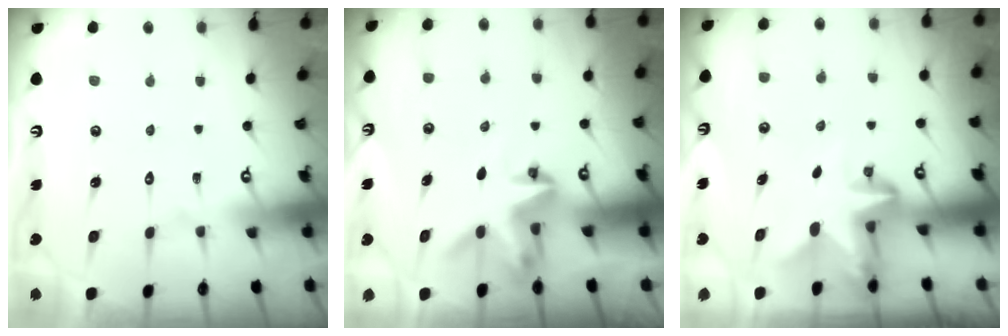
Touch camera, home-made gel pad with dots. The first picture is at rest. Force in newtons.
{"total": 3.8, "press": 3.8, "slide": 0.5}
{"total": 2.8, "press": 2.7, "slide": 0.5}